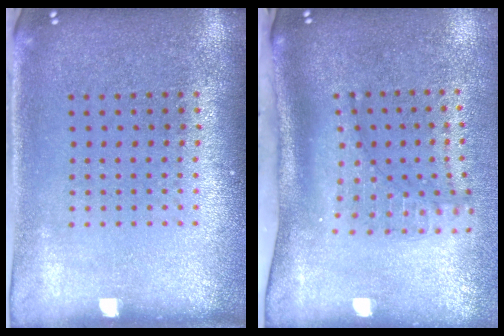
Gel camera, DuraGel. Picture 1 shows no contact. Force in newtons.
{"total": 2.1, "press": 1.5, "slide": 1.5}